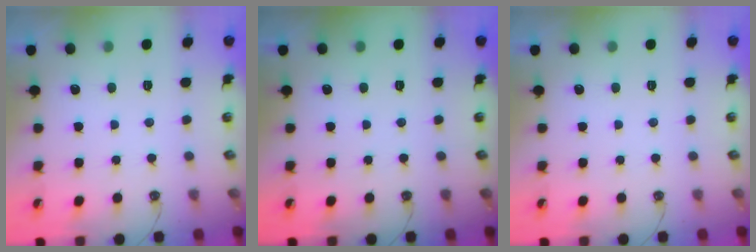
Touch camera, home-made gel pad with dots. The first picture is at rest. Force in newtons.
{"total": 0.0}
{"total": 0.0}